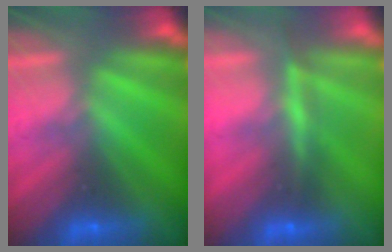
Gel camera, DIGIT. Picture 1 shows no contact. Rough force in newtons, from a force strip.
{"total": 4.5}